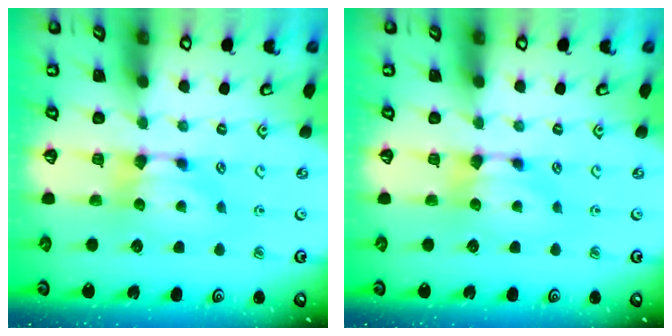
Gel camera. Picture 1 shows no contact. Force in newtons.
{"total": 0.0}